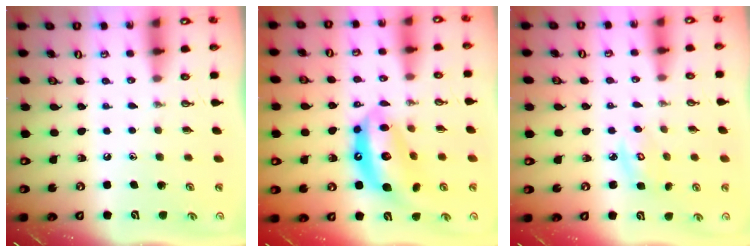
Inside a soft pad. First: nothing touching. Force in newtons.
{"total": 13.5, "press": 13.5, "slide": 0.9}
{"total": 3.8, "press": 3.8, "slide": 0.3}